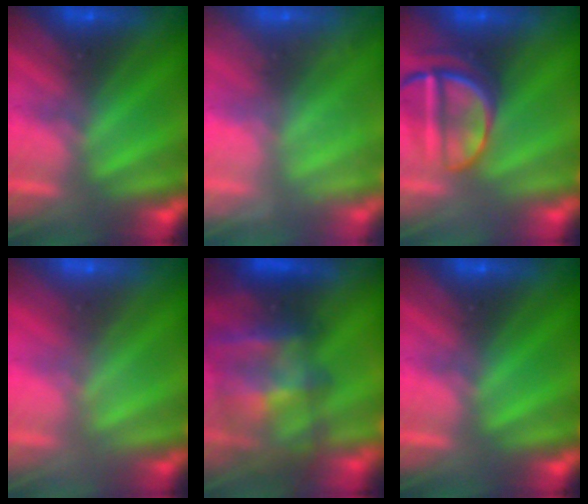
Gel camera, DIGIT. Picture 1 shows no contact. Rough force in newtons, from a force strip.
{"total": 2.4}
{"total": 3.7}
{"total": 1.6}
{"total": 11.5}
{"total": 0.0}